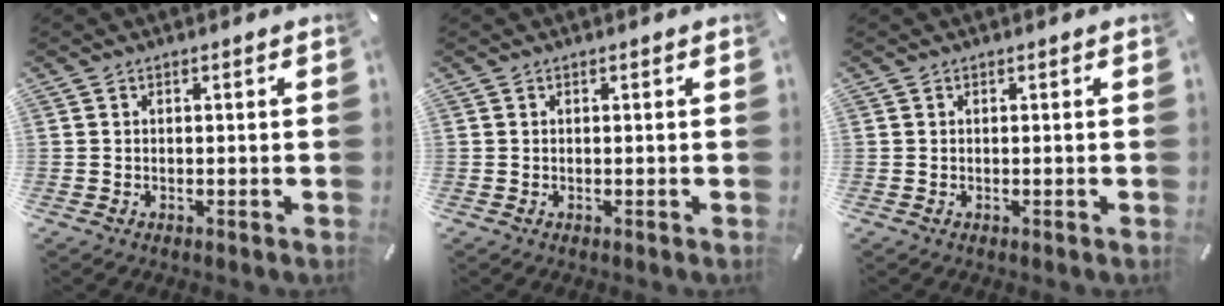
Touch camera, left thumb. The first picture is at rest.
{"total": 0.0}
{"total": 0.0}